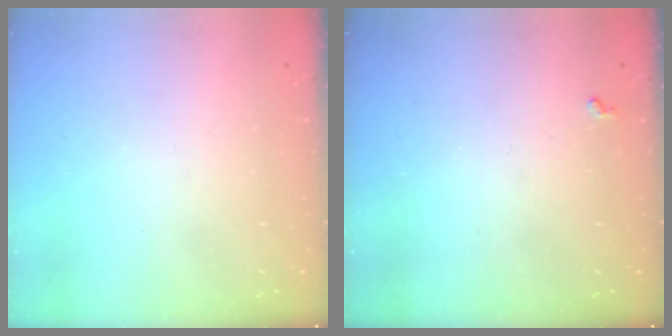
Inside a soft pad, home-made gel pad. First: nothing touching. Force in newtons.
{"total": 2.8, "press": 2.8, "slide": 0.5}